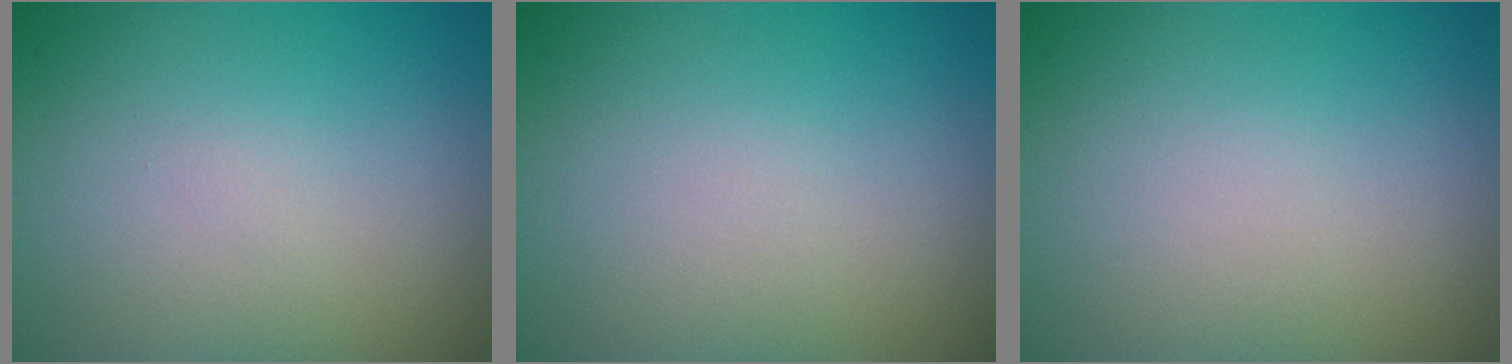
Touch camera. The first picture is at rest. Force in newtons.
{"total": 0.0}
{"total": 0.0}